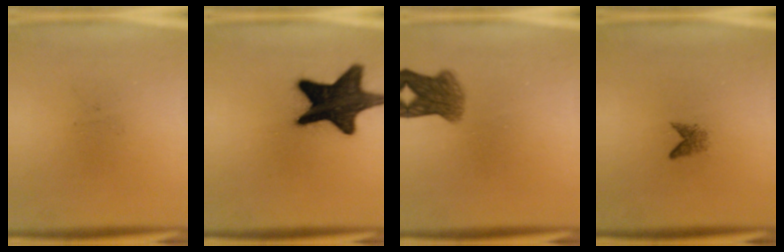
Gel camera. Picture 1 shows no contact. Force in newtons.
{"total": 17.4}
{"total": 5.6}
{"total": 1.3}